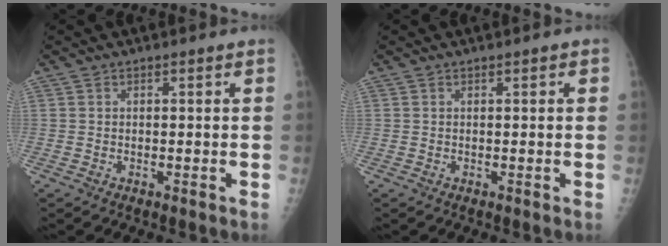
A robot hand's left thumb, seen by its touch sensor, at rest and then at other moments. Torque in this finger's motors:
{"motor_torque": [-0.19, 0.06, -0.13, -0.04, -0.02]}